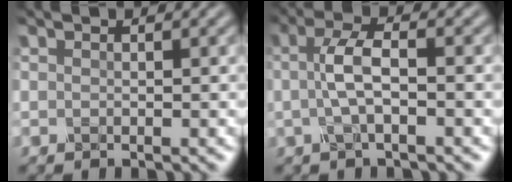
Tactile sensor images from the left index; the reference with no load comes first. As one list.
[{"total": 3.5, "force": [0.0, 1.1, 3.3], "torque": [-0.068, 0.003, -0.002]}]